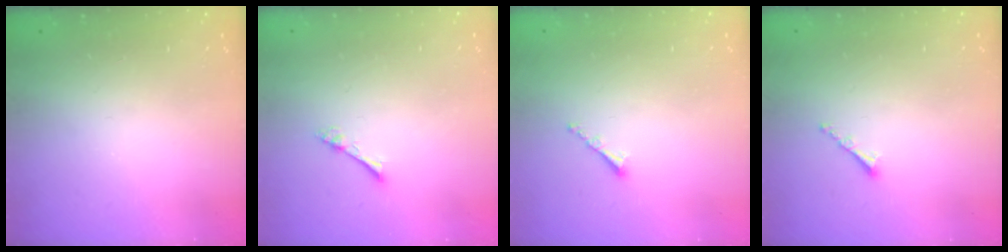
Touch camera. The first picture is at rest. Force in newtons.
{"total": 2.4, "press": 2.4, "slide": 0.2}
{"total": 1.0, "press": 0.9, "slide": 0.4}
{"total": 1.0, "press": 0.9, "slide": 0.4}